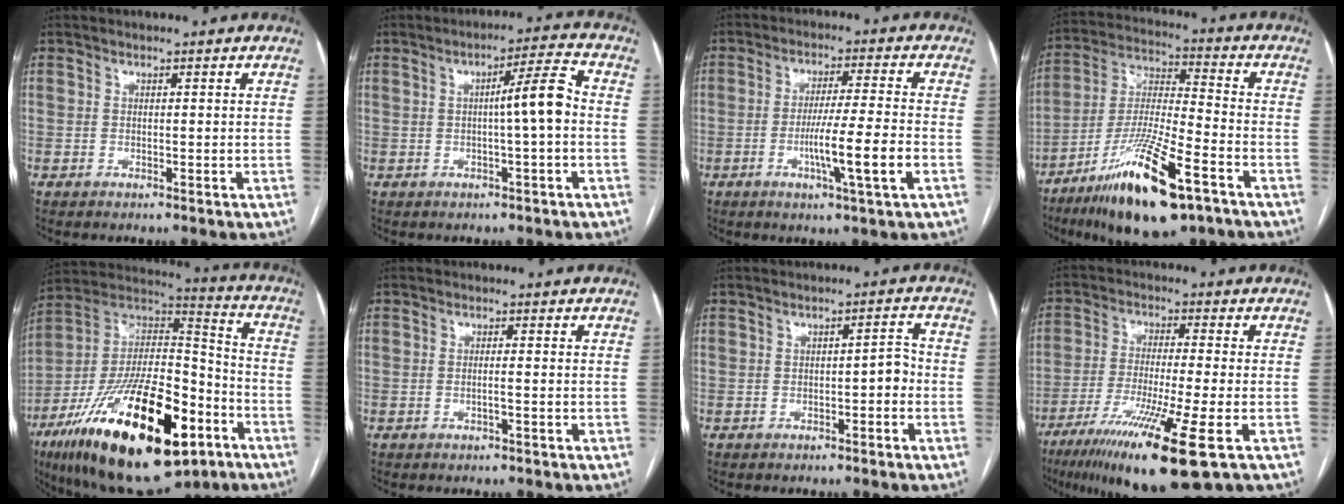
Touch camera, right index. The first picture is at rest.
{"total": 6.2, "force": [-0.3, -0.2, 6.1], "torque": [-0.091, 0.014, -0.006]}
{"total": 9.2, "force": [-2.7, -0.7, 8.8], "torque": [-0.152, -0.011, -0.049]}
{"total": 18.0, "force": [-10.3, 2.9, 14.6], "torque": [-0.286, -0.032, -0.180]}
{"total": 32.1, "force": [-15.7, 11.3, 25.7], "torque": [-0.447, -0.013, -0.252]}
{"total": 1.1, "force": [-0.3, -0.1, 1.1], "torque": [-0.020, 0.000, -0.004]}
{"total": 2.9, "force": [-0.8, 0.9, 2.6], "torque": [-0.031, 0.012, -0.012]}
{"total": 15.5, "force": [-8.2, 0.0, 13.2], "torque": [-0.234, -0.042, -0.141]}